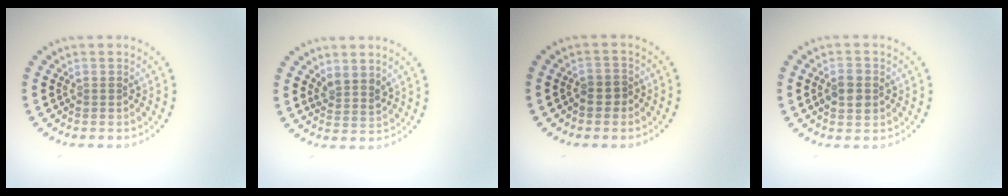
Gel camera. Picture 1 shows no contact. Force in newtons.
{"total": 2.0, "press": 1.6, "slide": 1.2}
{"total": 1.4, "press": 1.2, "slide": 0.6}
{"total": 2.7, "press": 2.7, "slide": 0.1}